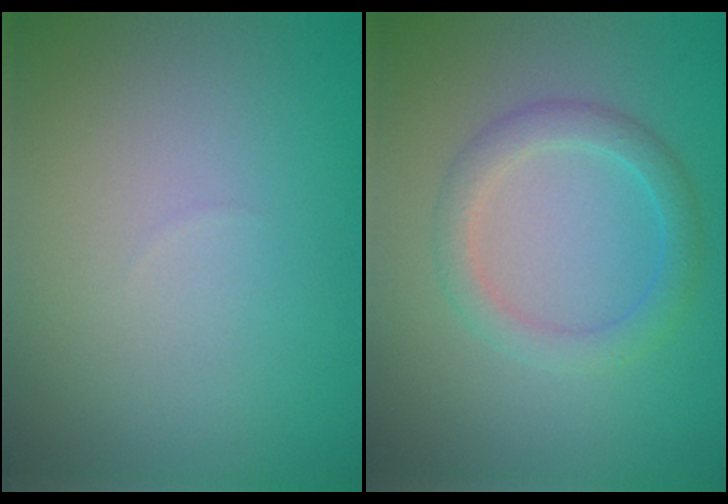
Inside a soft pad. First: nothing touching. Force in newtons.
{"total": 2.7, "press": 2.7, "slide": 0.1}